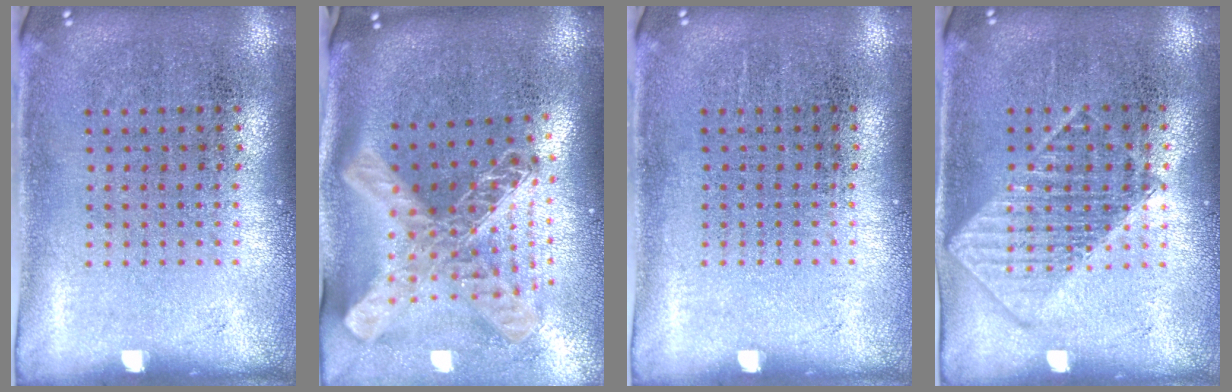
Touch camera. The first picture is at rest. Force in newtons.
{"total": 2.9, "press": 2.1, "slide": 2.1}
{"total": 0.0}
{"total": 1.0, "press": 1.0, "slide": 0.1}